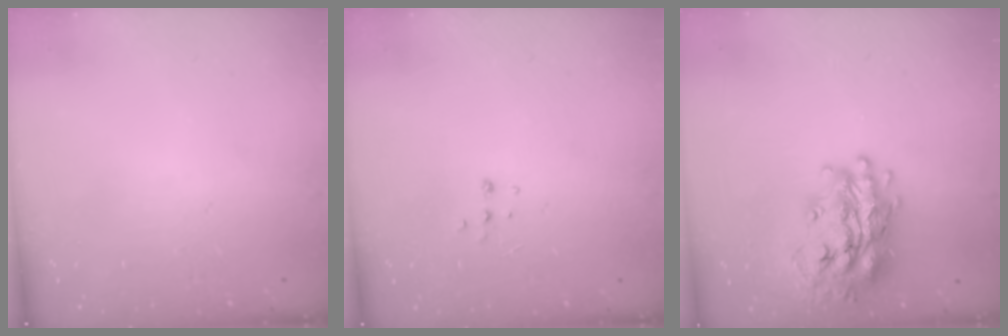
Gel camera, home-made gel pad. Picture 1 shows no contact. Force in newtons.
{"total": 4.6, "press": 4.5, "slide": 0.8}
{"total": 21.6, "press": 21.5, "slide": 1.8}